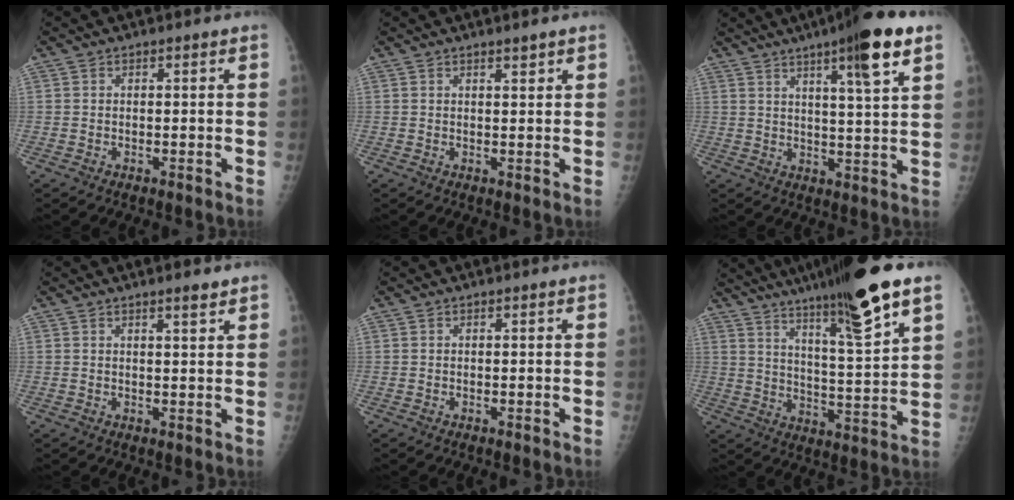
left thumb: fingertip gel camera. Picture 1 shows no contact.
{"total": 1.3, "force": [1.1, 0.1, 0.8], "torque": [-0.009, -0.008, 0.018]}
{"total": 12.2, "force": [6.8, 1.1, 10.1], "torque": [-0.150, -0.027, 0.096]}
{"total": 2.2, "force": [1.8, 0.2, 1.4], "torque": [-0.019, -0.013, 0.027]}
{"total": 0.0}
{"total": 18.2, "force": [12.1, 1.1, 13.5], "torque": [-0.202, -0.055, 0.193]}